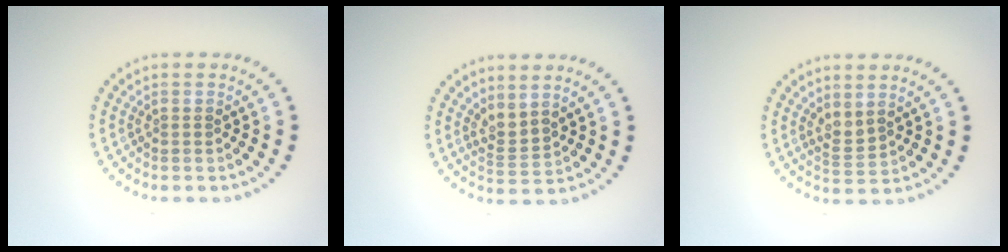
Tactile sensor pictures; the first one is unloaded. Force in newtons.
{"total": 2.1, "press": 1.4, "slide": 1.6}
{"total": 1.5, "press": 1.3, "slide": 0.9}